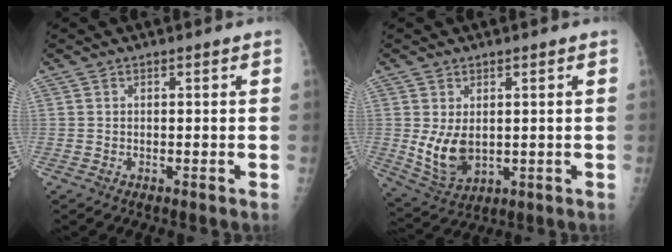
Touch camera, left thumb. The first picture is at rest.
{"total": 7.6, "force": [0.4, 5.1, 5.6], "torque": [-0.094, -0.019, 0.027]}